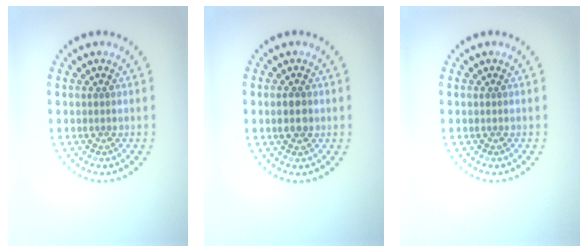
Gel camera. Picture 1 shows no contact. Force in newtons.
{"total": 2.4, "press": 2.4, "slide": 0.1}
{"total": 0.0}